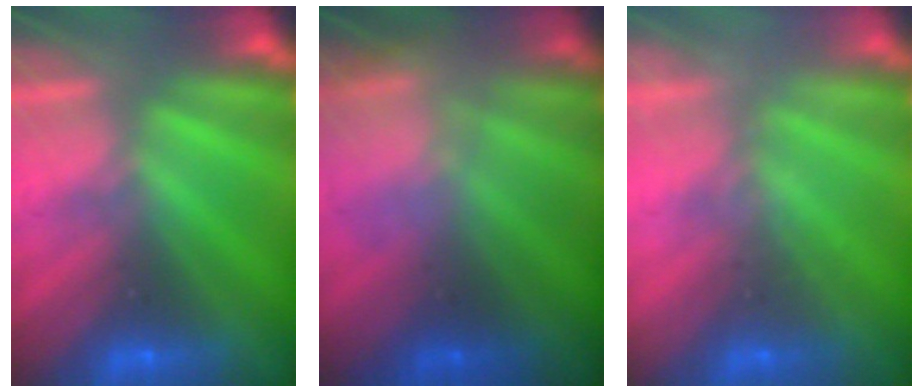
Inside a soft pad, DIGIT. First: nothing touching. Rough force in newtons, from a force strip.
{"total": 9.6}
{"total": 2.1}